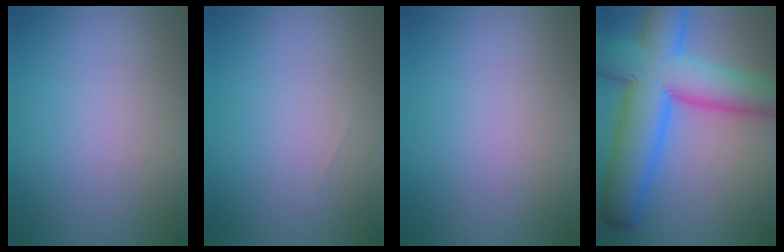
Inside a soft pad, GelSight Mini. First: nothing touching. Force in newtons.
{"total": 0.0}
{"total": 0.0}
{"total": 13.4, "press": 13.4, "slide": 0.5}